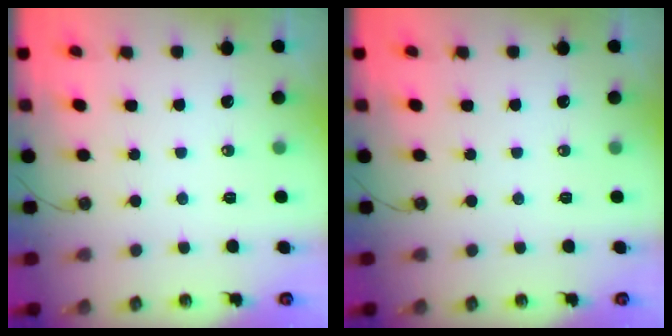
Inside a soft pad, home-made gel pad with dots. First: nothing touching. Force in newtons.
{"total": 0.0}